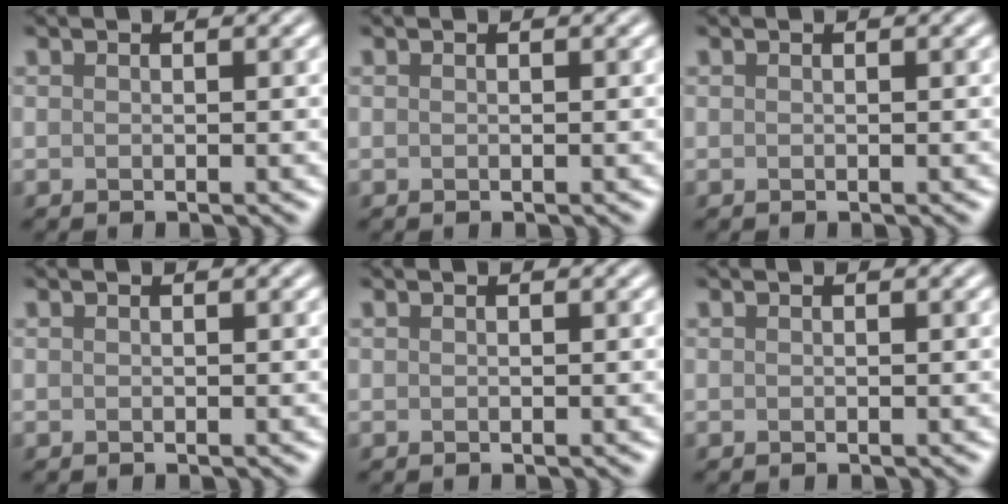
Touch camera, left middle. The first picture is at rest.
{"total": 0.0}
{"total": 0.0}
{"total": 0.0}
{"total": 0.0}
{"total": 0.0}